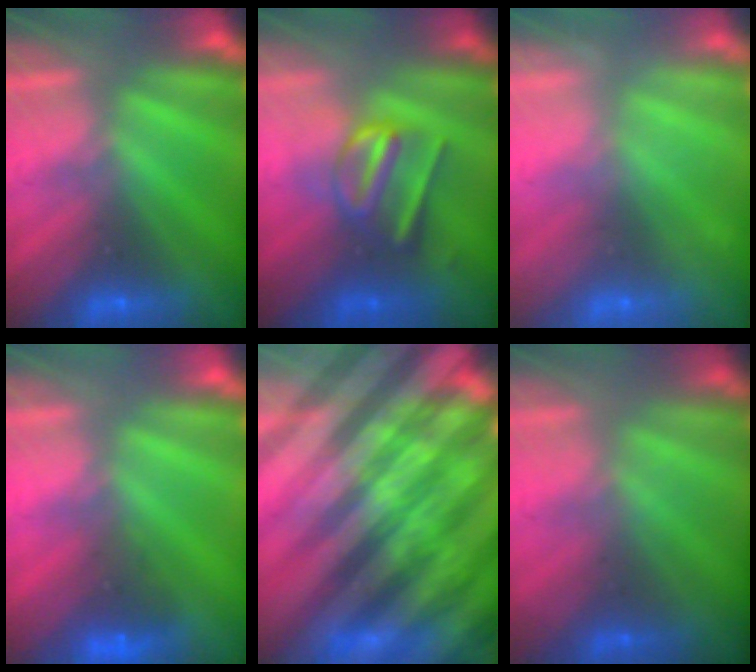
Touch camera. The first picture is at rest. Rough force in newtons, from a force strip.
{"total": 3.0}
{"total": 2.4}
{"total": 4.7}
{"total": 6.9}
{"total": 1.3}